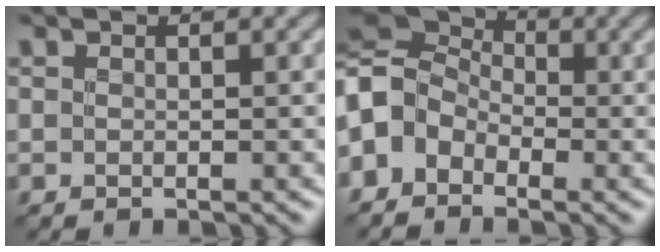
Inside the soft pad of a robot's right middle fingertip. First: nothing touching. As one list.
[{"total": 8.2, "force": [-1.6, 6.3, 5.0], "torque": [-0.103, 0.009, -0.041]}]